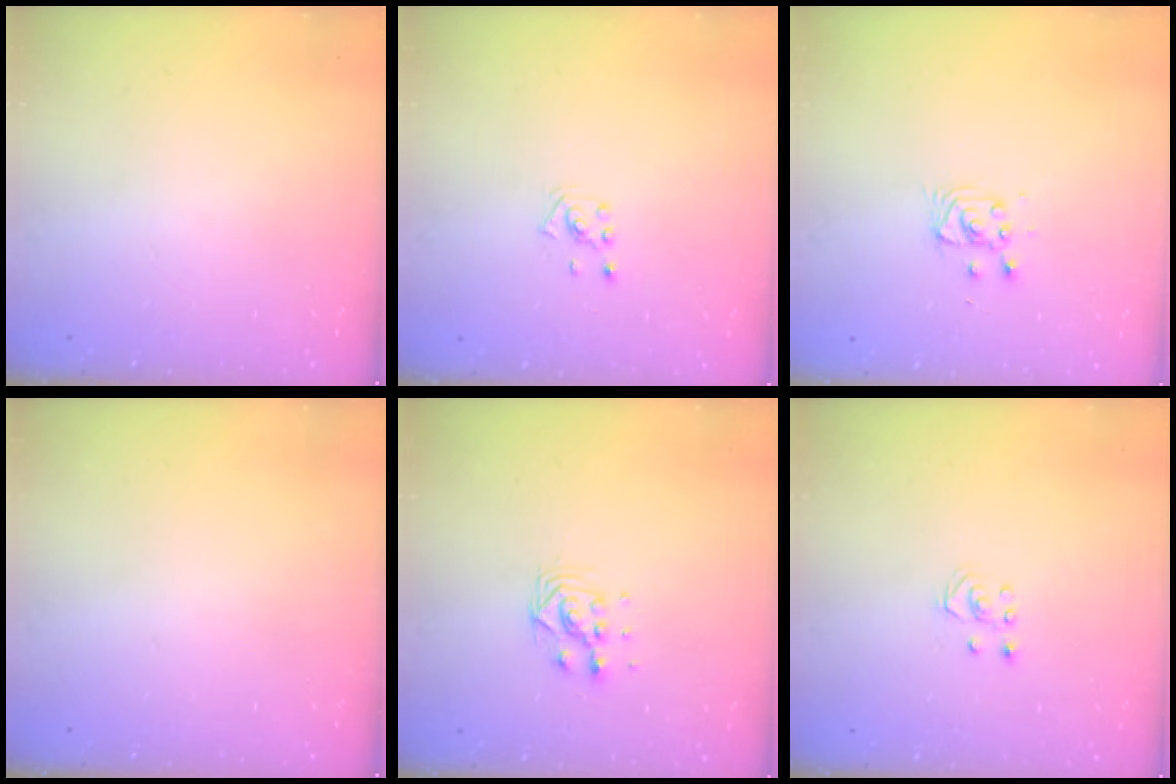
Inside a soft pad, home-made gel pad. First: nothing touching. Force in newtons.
{"total": 2.0, "press": 2.0, "slide": 0.6}
{"total": 4.0, "press": 4.0, "slide": 0.4}
{"total": 0.0}
{"total": 6.8, "press": 6.8, "slide": 0.4}
{"total": 2.5, "press": 2.5, "slide": 0.2}